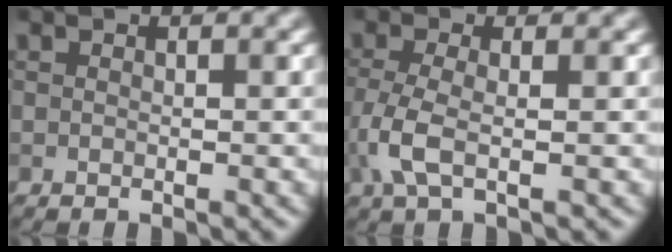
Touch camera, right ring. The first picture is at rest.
{"total": 3.4, "force": [-0.9, 1.2, 3.0], "torque": [-0.078, -0.003, -0.023]}